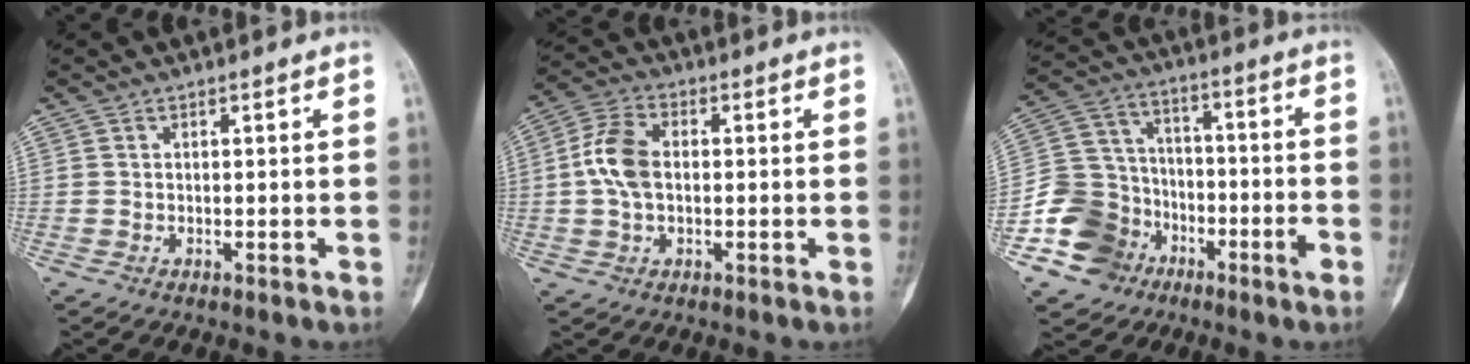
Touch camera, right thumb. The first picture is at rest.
{"total": 8.7, "force": [0.1, 5.3, 6.9], "torque": [-0.139, 0.020, -0.006]}
{"total": 13.6, "force": [-7.2, 10.8, 4.0], "torque": [-0.044, 0.077, -0.130]}